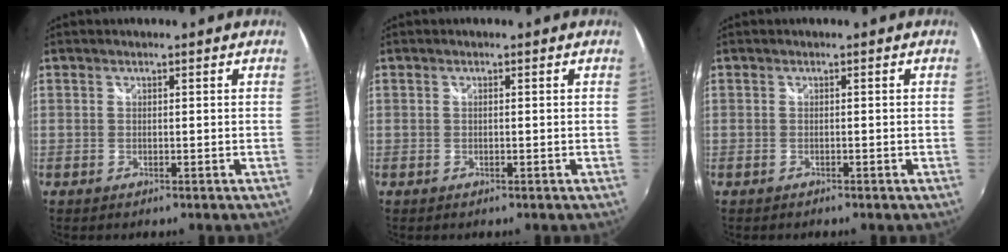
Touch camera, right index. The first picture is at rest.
{"total": 0.0}
{"total": 0.6, "force": [-0.6, 0.2, 0.2], "torque": [-0.005, -0.004, -0.011]}